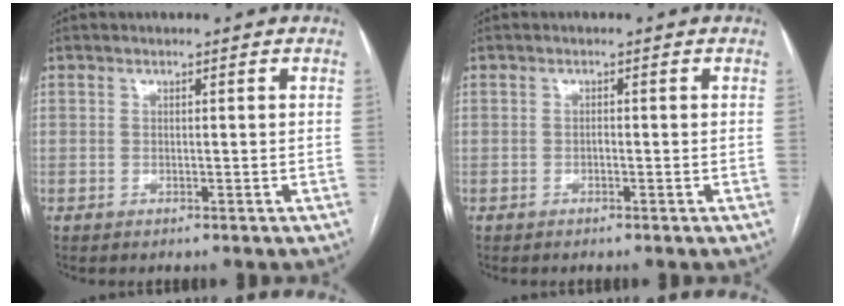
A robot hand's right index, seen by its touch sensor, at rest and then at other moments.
{"total": 0.5, "force": [-0.3, 0.2, 0.4], "torque": [-0.007, 0.002, -0.006]}